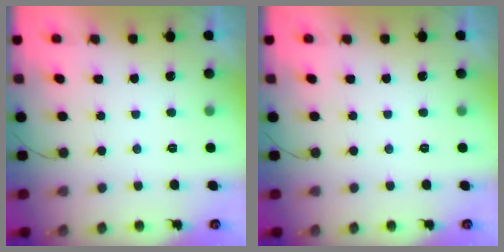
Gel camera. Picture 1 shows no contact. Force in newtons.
{"total": 0.0}